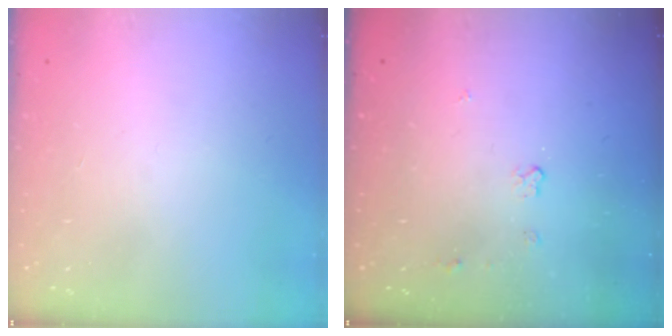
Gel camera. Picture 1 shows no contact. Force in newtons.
{"total": 3.6, "press": 3.5, "slide": 0.7}